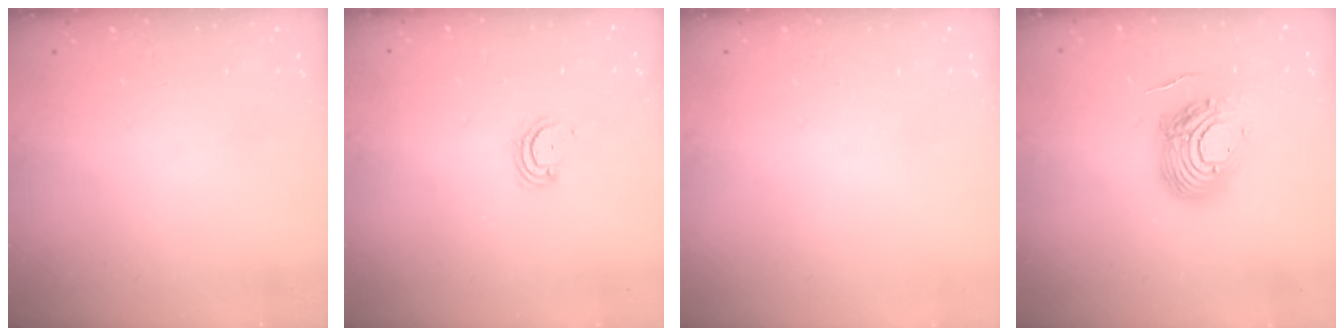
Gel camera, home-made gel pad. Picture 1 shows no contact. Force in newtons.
{"total": 3.5, "press": 3.4, "slide": 0.4}
{"total": 0.0}
{"total": 14.5, "press": 14.5, "slide": 1.5}